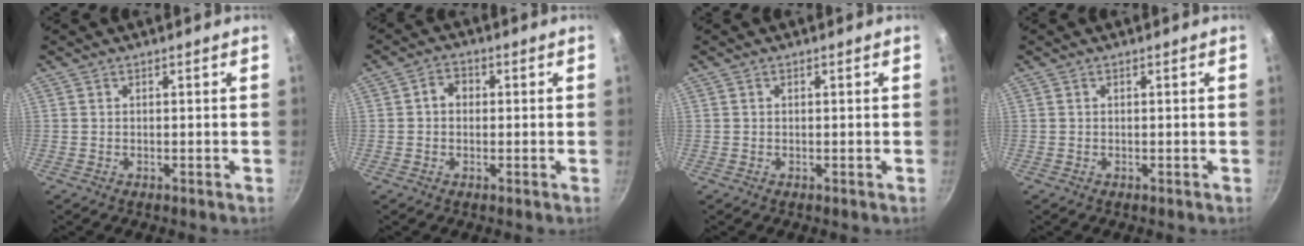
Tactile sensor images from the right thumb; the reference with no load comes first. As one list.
[{"total": 3.5, "force": [0.2, 2.9, 2.0], "torque": [-0.018, 0.009, -0.003]}, {"total": 0.0}, {"total": 0.0}]